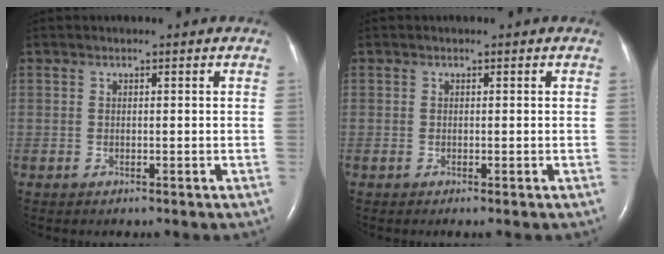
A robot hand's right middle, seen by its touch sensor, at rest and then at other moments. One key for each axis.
{"total": 0.0}